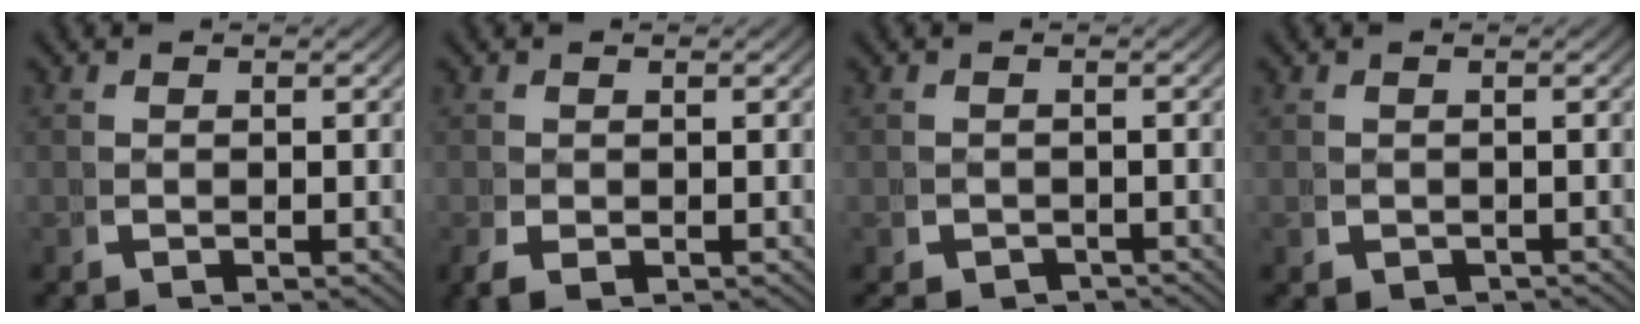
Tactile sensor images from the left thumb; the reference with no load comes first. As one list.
[{"total": 1.6, "force": [-0.5, 1.2, 0.9], "torque": [-0.026, -0.015, -0.001]}, {"total": 2.4, "force": [-2.1, 1.1, 0.4], "torque": [-0.001, -0.016, -0.029]}, {"total": 1.6, "force": [-1.0, 1.0, 0.6], "torque": [-0.011, -0.011, -0.009]}]